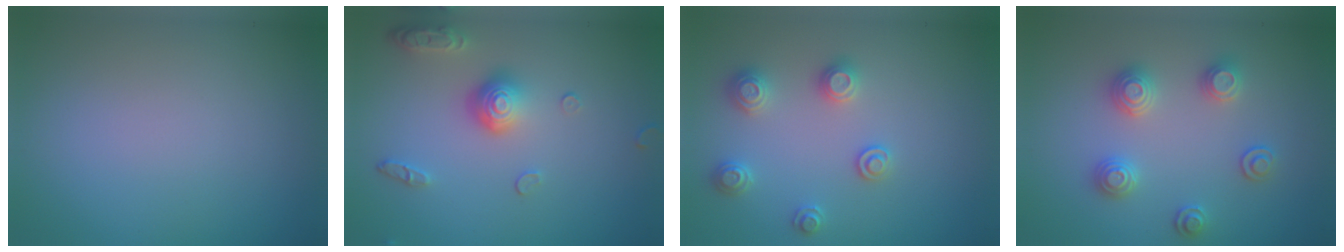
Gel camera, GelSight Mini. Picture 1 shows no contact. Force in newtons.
{"total": 3.7, "press": 2.9, "slide": 2.4}
{"total": 2.6, "press": 2.6, "slide": 0.1}
{"total": 2.9, "press": 2.8, "slide": 0.8}